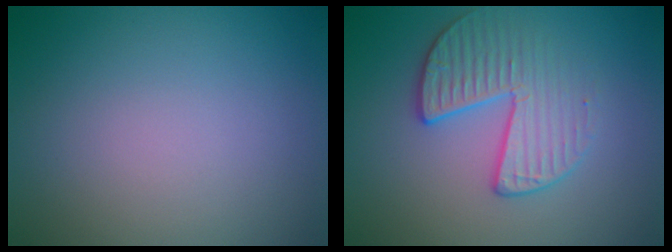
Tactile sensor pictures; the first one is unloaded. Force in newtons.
{"total": 3.3, "press": 3.0, "slide": 1.3}